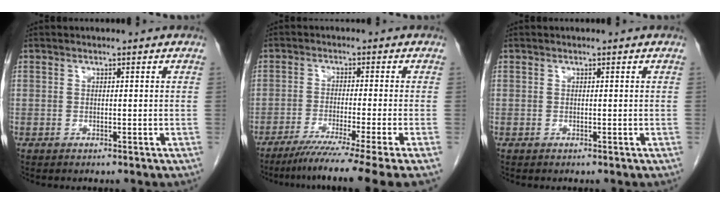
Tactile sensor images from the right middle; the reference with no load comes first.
{"total": 13.3, "force": [-10.3, -2.6, 8.0], "torque": [-0.103, -0.046, -0.157]}
{"total": 0.0}